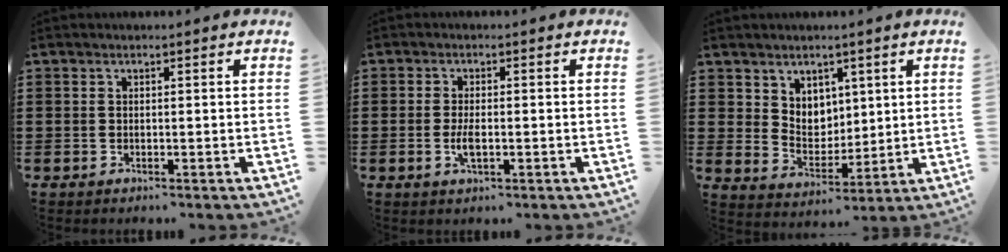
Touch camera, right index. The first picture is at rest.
{"total": 3.0, "force": [-0.6, 0.9, 2.8], "torque": [-0.056, -0.005, -0.012]}
{"total": 5.4, "force": [3.5, 4.0, 0.6], "torque": [-0.036, 0.000, 0.067]}